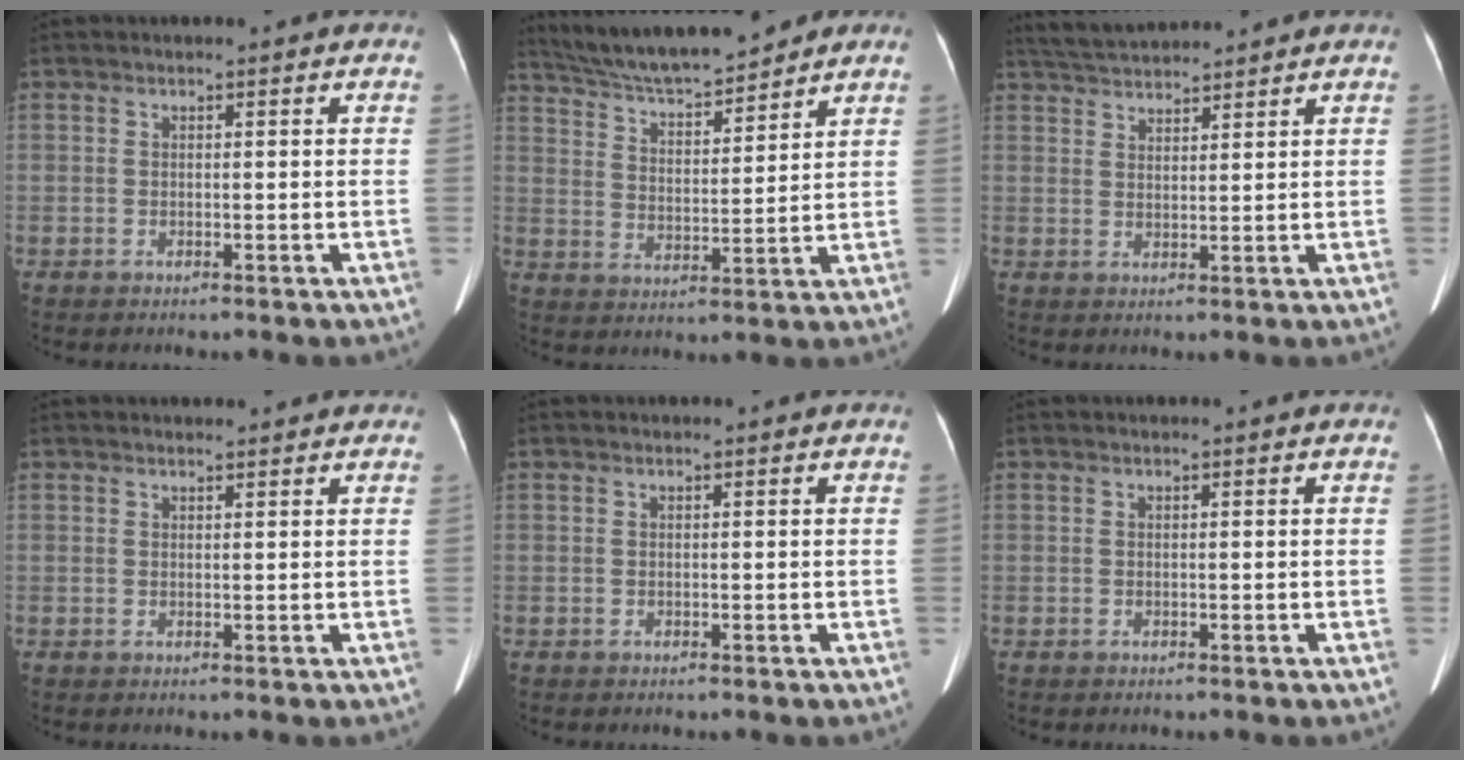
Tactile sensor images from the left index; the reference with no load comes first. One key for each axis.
{"total": 14.4, "fx": 12.9, "fy": 2.2, "fz": 5.9, "tx": -0.104, "ty": 0.015, "tz": 0.219}
{"total": 6.7, "fx": 6.4, "fy": 0.7, "fz": 1.7, "tx": -0.037, "ty": 0.034, "tz": 0.114}
{"total": 2.8, "fx": 2.6, "fy": 0.6, "fz": 0.7, "tx": -0.009, "ty": 0.015, "tz": 0.031}
{"total": 0.0}
{"total": 0.0}